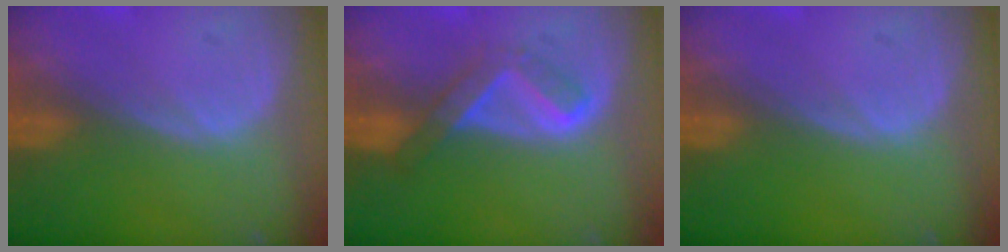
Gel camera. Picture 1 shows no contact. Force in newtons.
{"total": 5.2, "press": 4.5, "slide": 2.6}
{"total": 0.0}